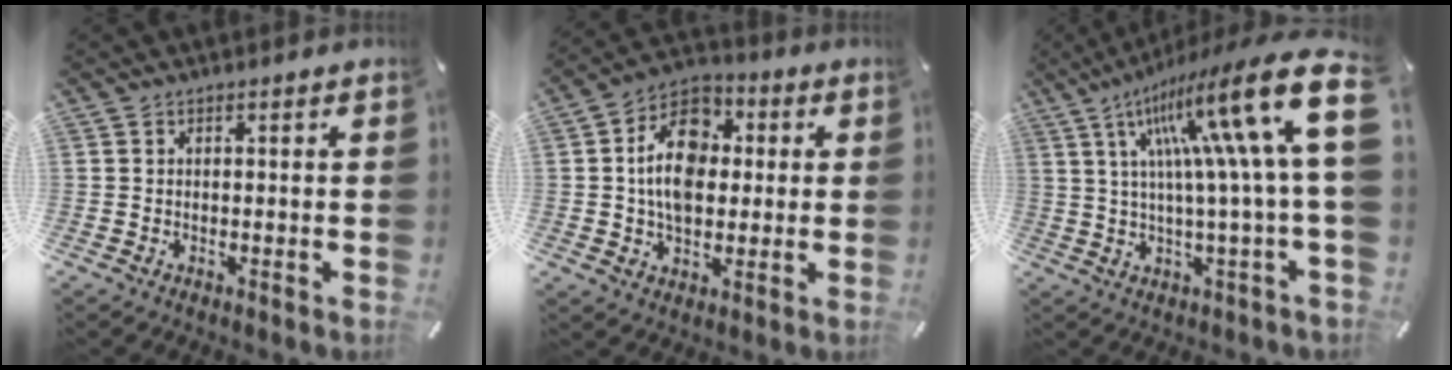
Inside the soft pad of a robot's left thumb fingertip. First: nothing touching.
{"total": 13.5, "force": [1.0, 10.1, 9.0], "torque": [-0.161, 0.015, 0.017]}
{"total": 27.9, "force": [9.0, 5.4, 25.8], "torque": [-0.406, -0.057, 0.142]}